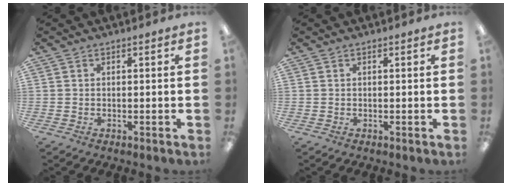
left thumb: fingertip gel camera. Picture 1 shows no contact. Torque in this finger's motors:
{"motor_torque": [0.00, 0.02, 0.04, -0.12, 0.00]}